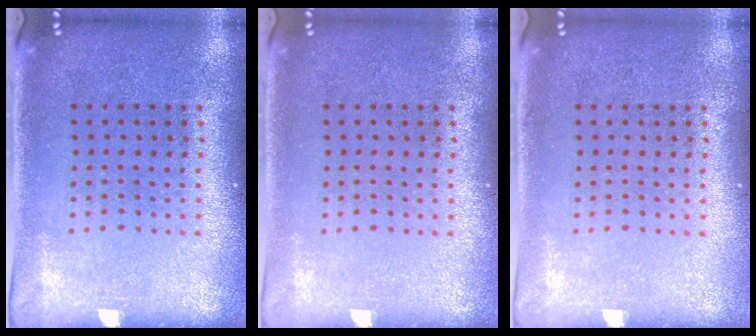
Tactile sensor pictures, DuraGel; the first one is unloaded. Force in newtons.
{"total": 0.0}
{"total": 0.0}